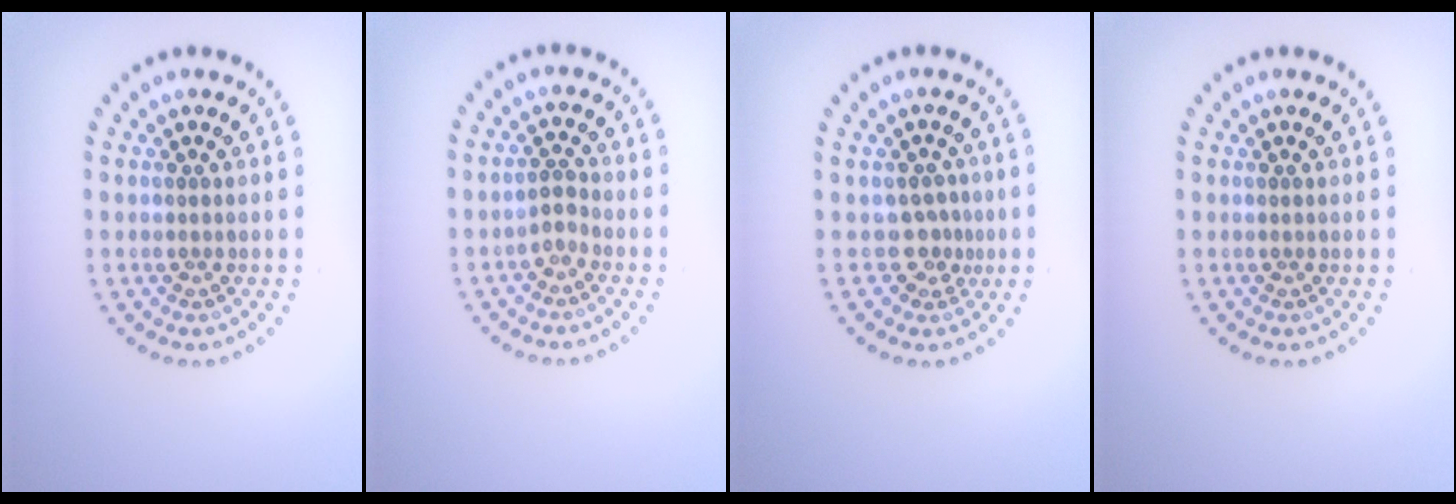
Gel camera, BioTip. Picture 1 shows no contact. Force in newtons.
{"total": 1.1, "press": 0.8, "slide": 0.7}
{"total": 2.1, "press": 1.4, "slide": 1.5}
{"total": 0.0}